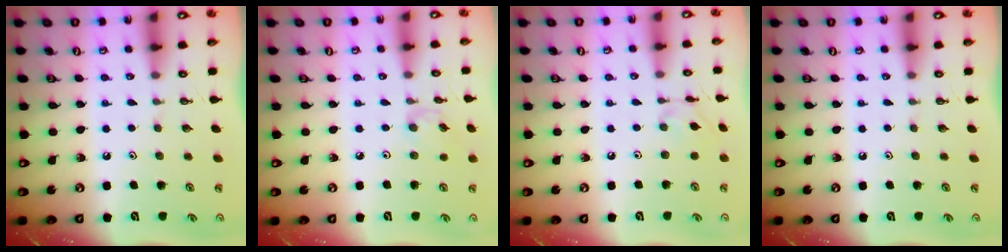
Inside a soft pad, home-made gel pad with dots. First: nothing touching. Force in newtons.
{"total": 2.7, "press": 2.7, "slide": 0.1}
{"total": 2.6, "press": 2.6, "slide": 0.3}
{"total": 0.0}